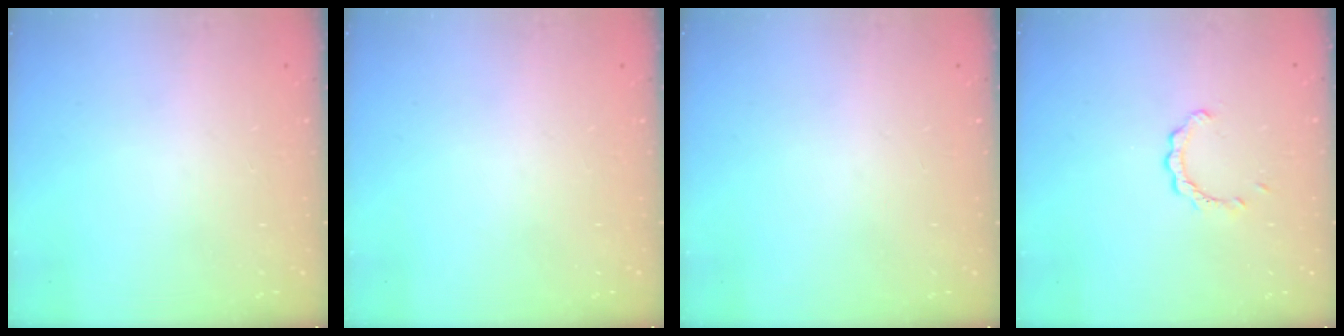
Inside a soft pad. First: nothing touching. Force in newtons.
{"total": 0.0}
{"total": 0.0}
{"total": 2.2, "press": 2.2, "slide": 0.1}